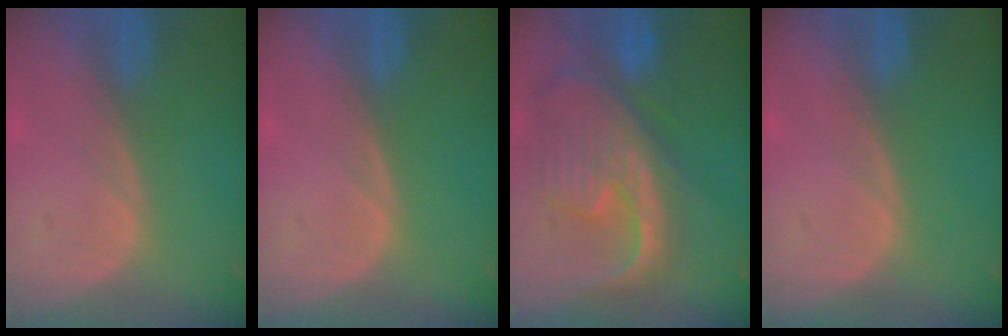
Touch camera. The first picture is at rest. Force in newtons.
{"total": 0.0}
{"total": 12.6, "press": 10.8, "slide": 6.5}
{"total": 0.0}